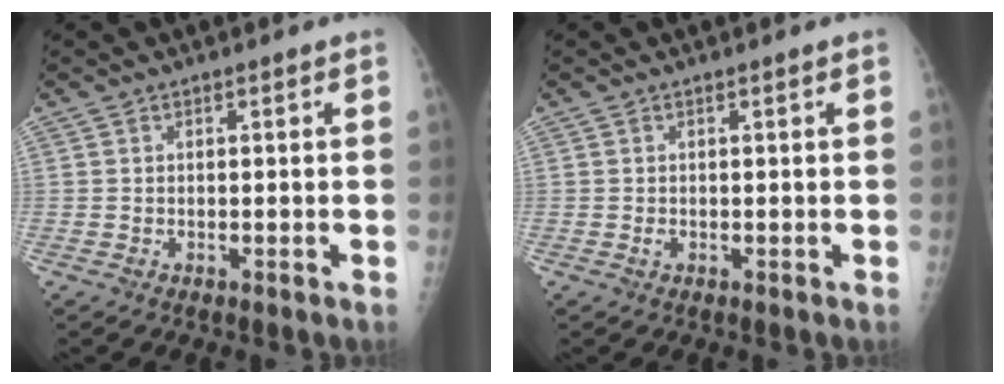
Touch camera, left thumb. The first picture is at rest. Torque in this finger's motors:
{"motor_torque": [-0.12, 0.18, 0.42, 0.17, 0.00]}